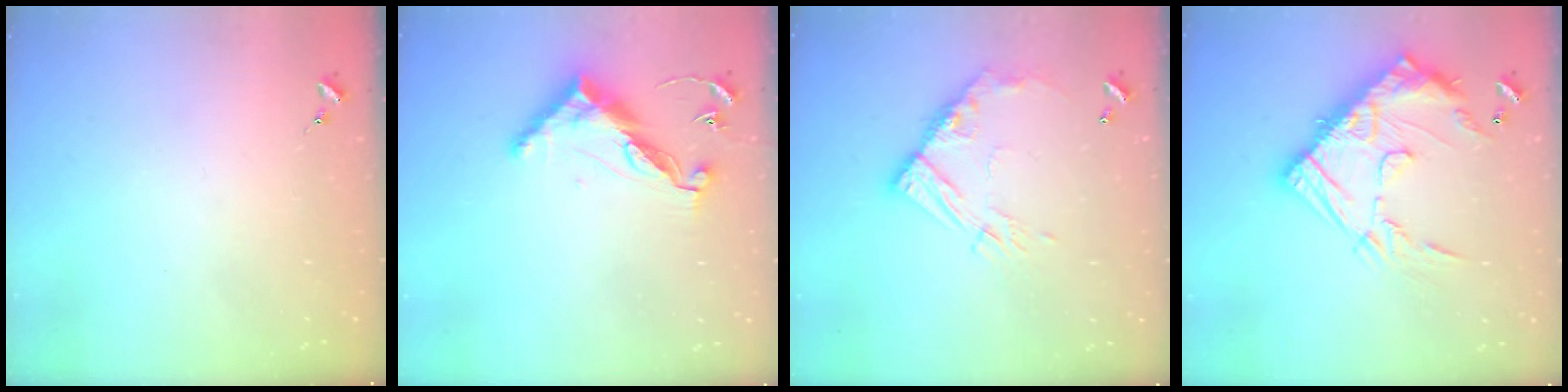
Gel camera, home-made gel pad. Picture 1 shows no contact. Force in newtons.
{"total": 12.1, "press": 12.0, "slide": 0.4}
{"total": 12.9, "press": 12.9, "slide": 1.3}
{"total": 21.0, "press": 21.0, "slide": 1.6}